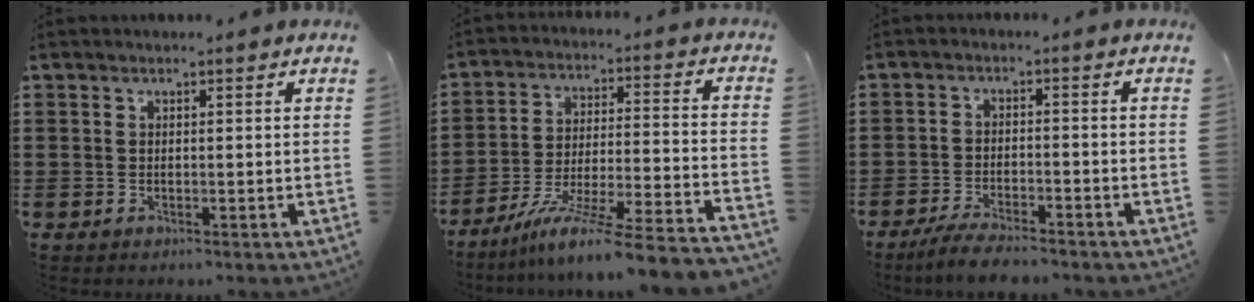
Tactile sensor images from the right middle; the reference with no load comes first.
{"total": 9.9, "force": [-8.1, -0.8, 5.7], "torque": [-0.099, -0.009, -0.163]}
{"total": 4.3, "force": [-3.9, 0.3, 1.6], "torque": [-0.041, -0.003, -0.081]}